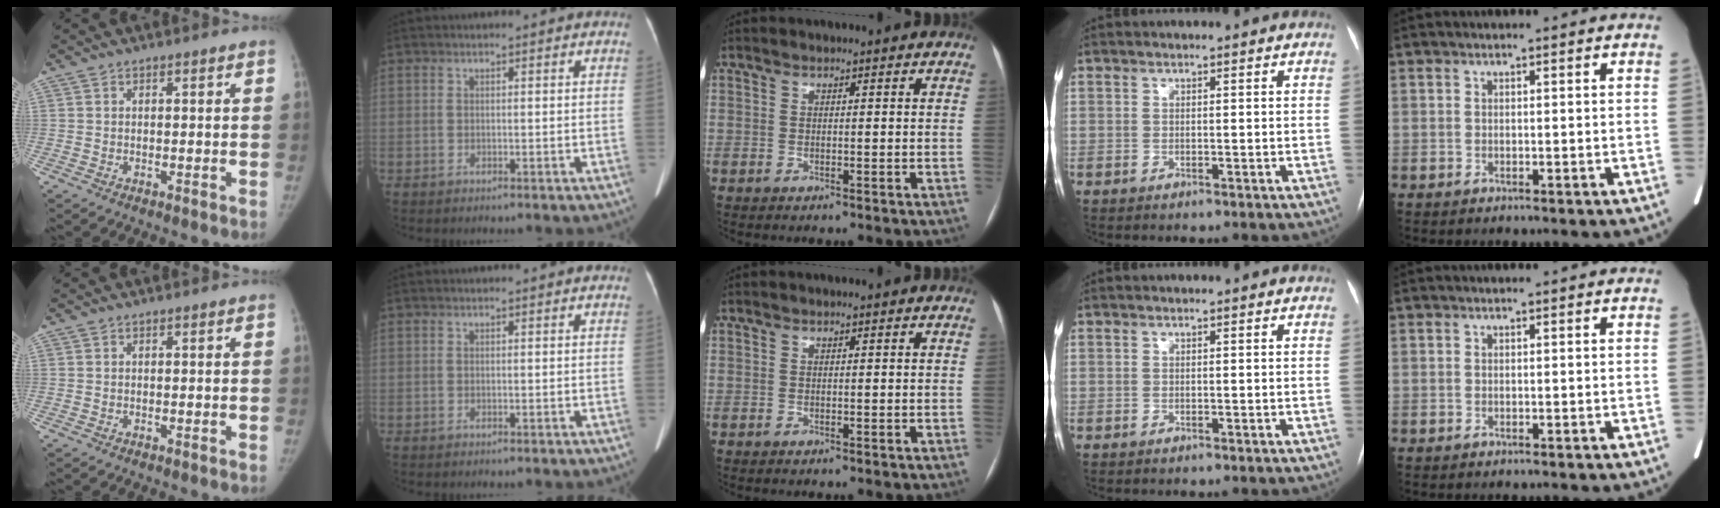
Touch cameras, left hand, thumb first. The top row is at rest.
{}